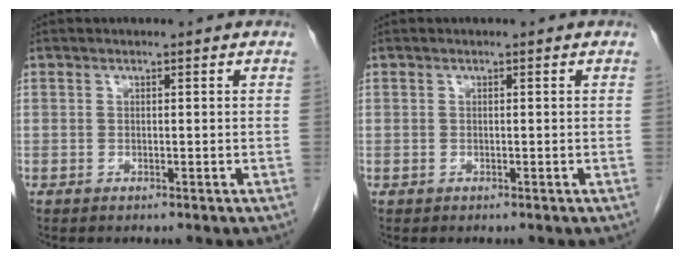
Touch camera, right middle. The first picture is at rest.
{"total": 0.0}